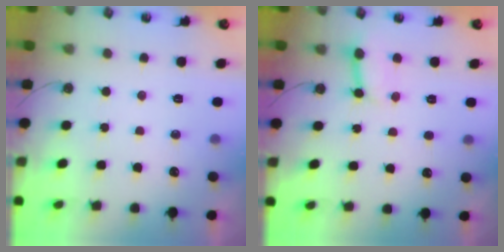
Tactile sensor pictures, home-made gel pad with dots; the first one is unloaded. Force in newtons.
{"total": 5.0, "press": 4.9, "slide": 0.6}